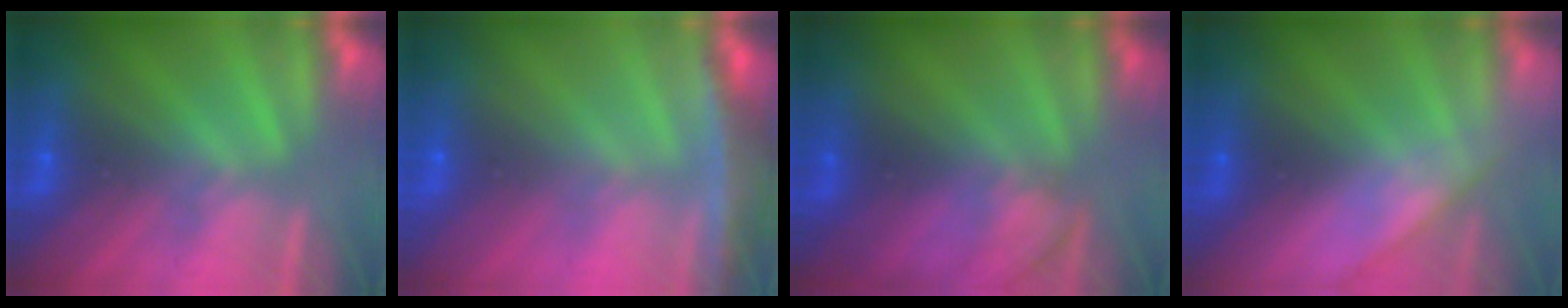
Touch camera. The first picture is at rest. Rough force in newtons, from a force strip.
{"total": 8.7}
{"total": 2.3}
{"total": 2.9}